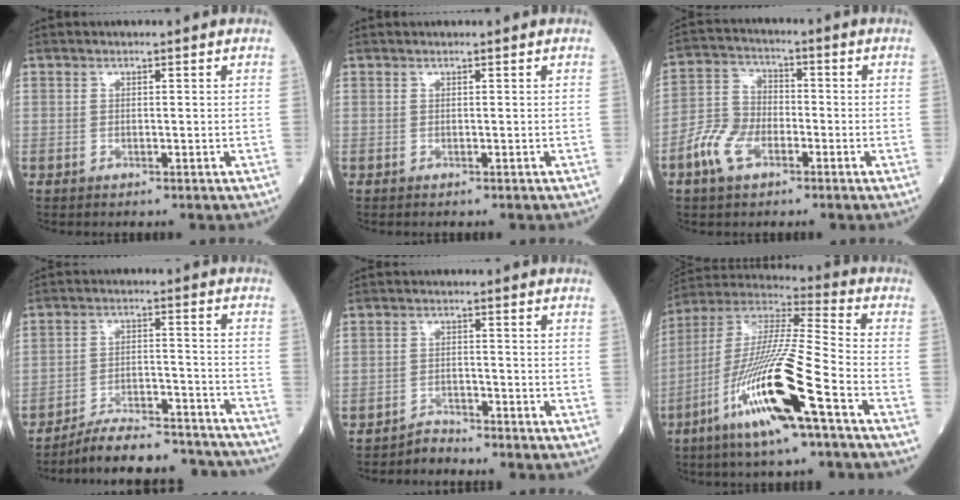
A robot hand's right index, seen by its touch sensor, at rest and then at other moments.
{"total": 0.0}
{"total": 7.6, "force": [-3.7, 4.6, 4.9], "torque": [-0.112, 0.011, -0.078]}
{"total": 18.4, "force": [-17.4, 2.9, 5.0], "torque": [-0.072, 0.020, -0.245]}
{"total": 2.3, "force": [-2.2, 0.2, -0.7], "torque": [0.014, -0.010, -0.037]}
{"total": 17.8, "force": [-7.7, 0.6, 16.0], "torque": [-0.337, -0.023, -0.150]}